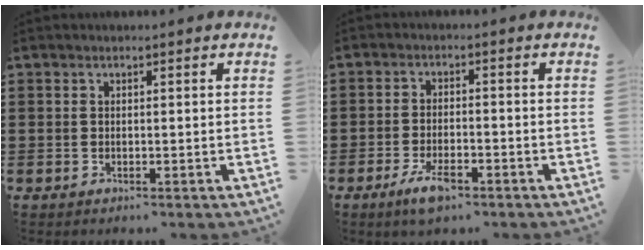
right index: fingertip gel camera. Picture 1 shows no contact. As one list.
[{"total": 4.4, "force": [-2.6, 1.4, 3.2], "torque": [-0.071, -0.003, -0.048]}]